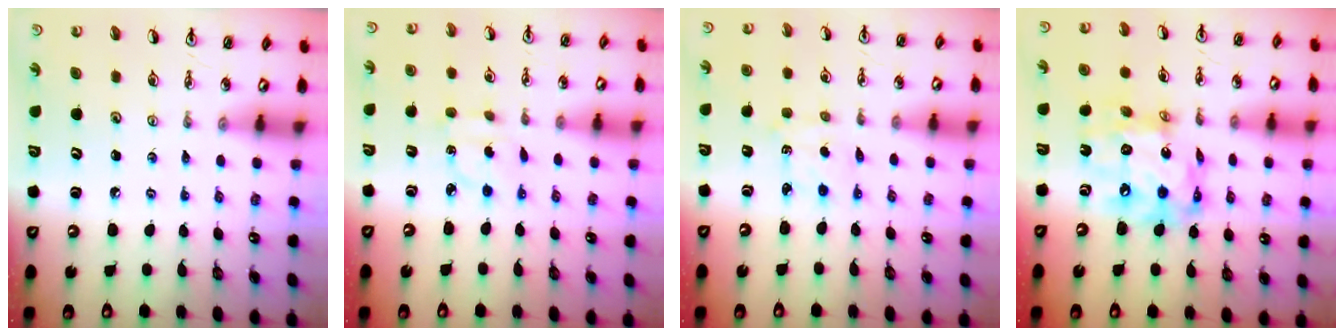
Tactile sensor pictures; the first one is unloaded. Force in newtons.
{"total": 3.0, "press": 2.9, "slide": 0.6}
{"total": 1.8, "press": 1.8, "slide": 0.2}
{"total": 16.0, "press": 16.0, "slide": 1.3}